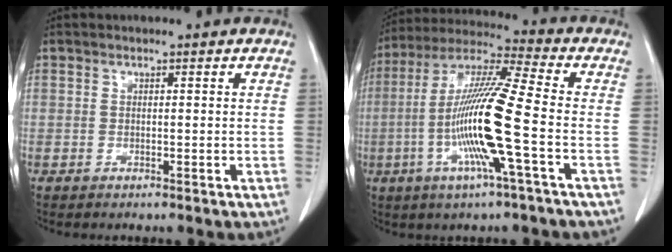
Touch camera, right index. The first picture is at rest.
{"total": 15.5, "force": [-3.6, -0.5, 15.1], "torque": [-0.299, -0.006, -0.081]}